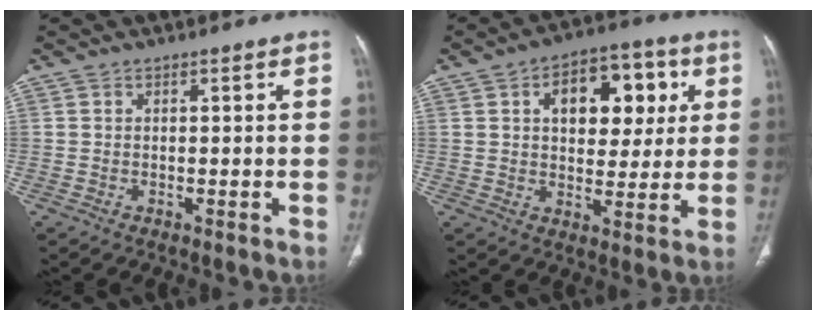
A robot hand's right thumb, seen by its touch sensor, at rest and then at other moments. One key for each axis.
{"total": 14.5, "fx": 4.2, "fy": 9.0, "fz": 10.5, "tx": -0.097, "ty": 0.008, "tz": 0.061}